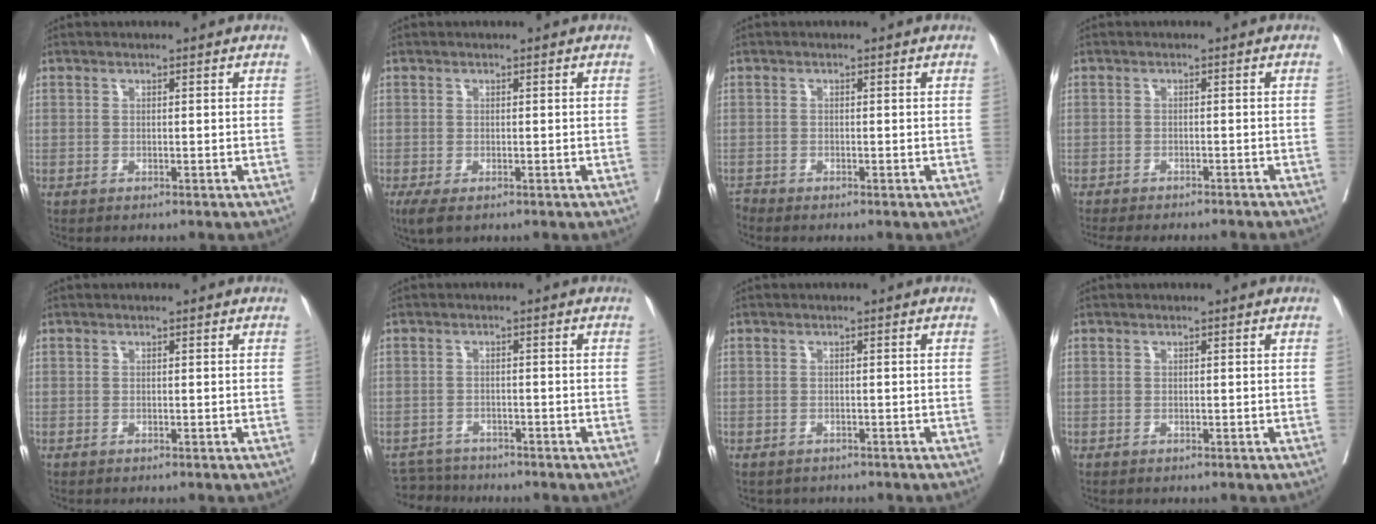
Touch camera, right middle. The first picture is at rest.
{"total": 2.9, "force": [-1.8, 1.1, 2.0], "torque": [-0.037, -0.010, -0.028]}
{"total": 0.8, "force": [-0.7, -0.2, -0.3], "torque": [0.003, -0.007, -0.017]}
{"total": 12.1, "force": [-11.0, 1.7, 4.5], "torque": [-0.061, -0.013, -0.136]}
{"total": 0.0}
{"total": 4.3, "force": [-4.2, 0.9, -0.6], "torque": [0.011, -0.007, -0.073]}
{"total": 2.3, "force": [-2.0, 1.1, 0.2], "torque": [-0.006, 0.000, -0.027]}
{"total": 0.0}